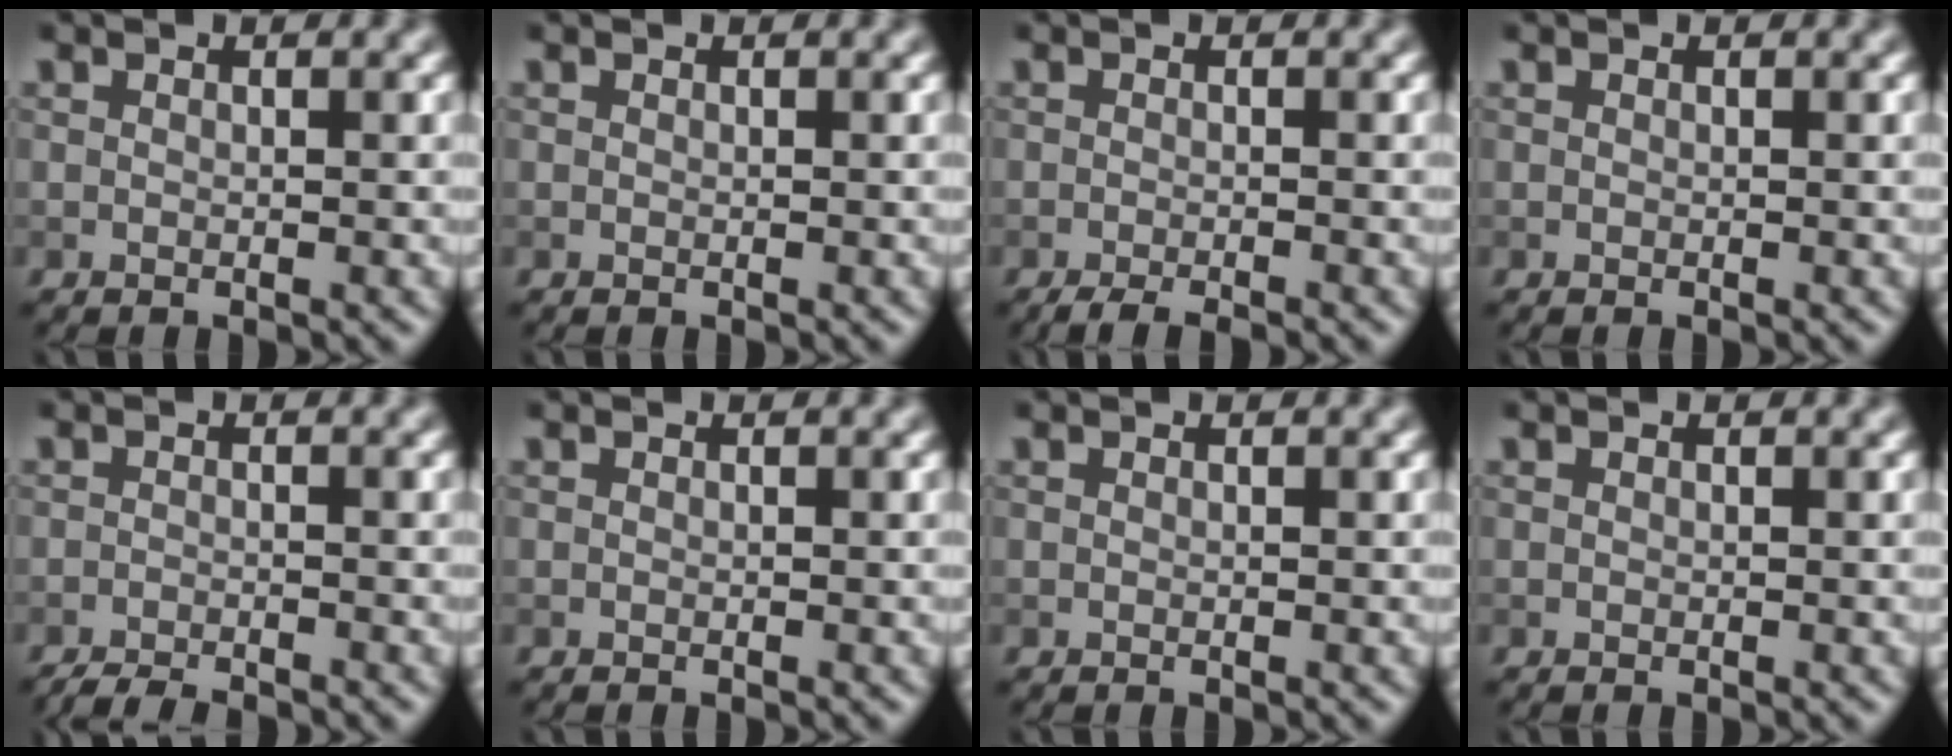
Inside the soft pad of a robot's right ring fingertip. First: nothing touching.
{"total": 0.0}
{"total": 2.5, "force": [-2.0, 0.4, 1.4], "torque": [-0.017, -0.002, -0.035]}
{"total": 0.0}
{"total": 2.7, "force": [-2.5, 0.3, 0.9], "torque": [-0.011, -0.002, -0.045]}
{"total": 0.0}
{"total": 0.0}
{"total": 0.0}